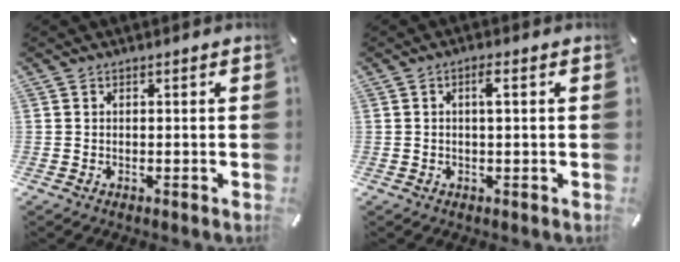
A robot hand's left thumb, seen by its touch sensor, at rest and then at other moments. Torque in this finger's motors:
{"motor_torque": [0.07, -0.19, 0.12, 0.13, 0.02]}